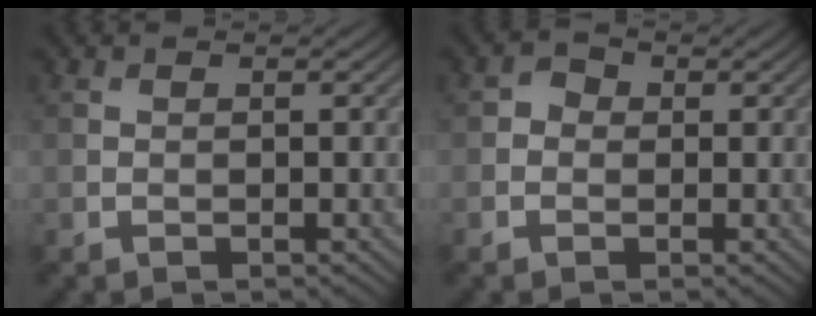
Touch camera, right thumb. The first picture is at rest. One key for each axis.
{"total": 1.5, "fx": -0.1, "fy": 1.3, "fz": 0.6, "tx": -0.007, "ty": 0.000, "tz": -0.010}